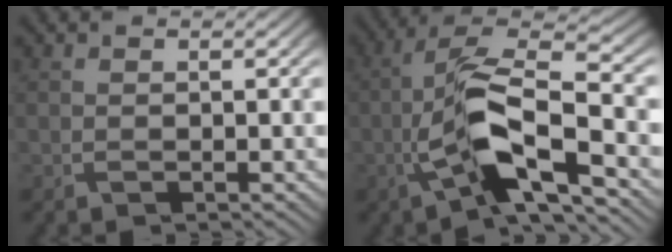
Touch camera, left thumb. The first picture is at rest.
{"total": 10.9, "force": [-4.5, 3.4, 9.3], "torque": [-0.176, 0.010, -0.092]}